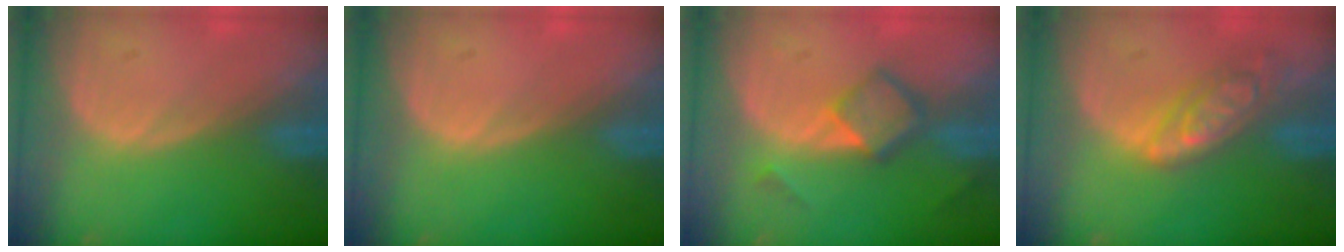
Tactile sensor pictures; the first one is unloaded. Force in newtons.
{"total": 0.0}
{"total": 5.7, "press": 4.9, "slide": 3.0}
{"total": 6.5, "press": 5.7, "slide": 3.0}